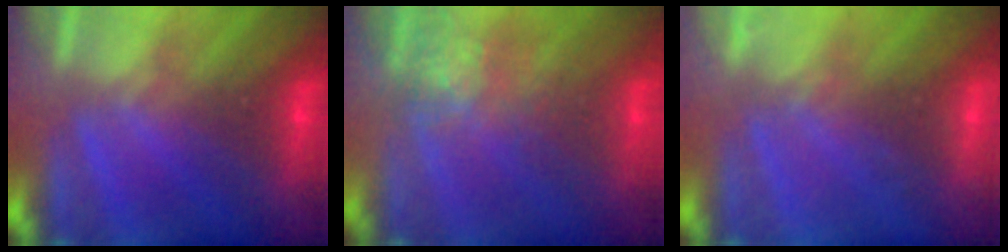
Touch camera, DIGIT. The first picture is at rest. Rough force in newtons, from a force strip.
{"total": 3.7}
{"total": 2.3}